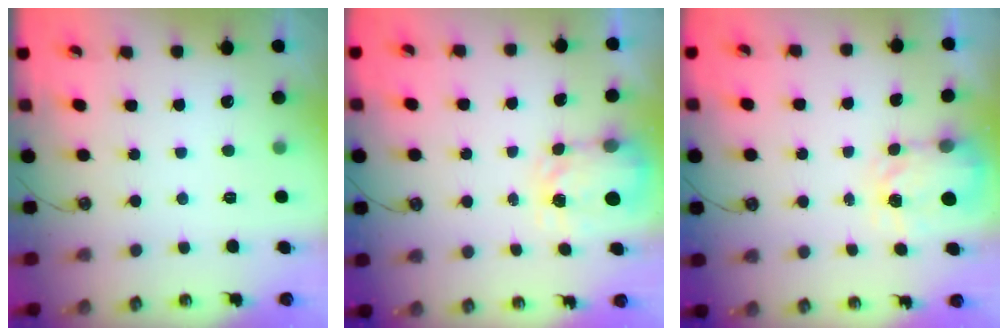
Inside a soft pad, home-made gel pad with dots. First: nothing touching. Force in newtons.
{"total": 4.6, "press": 4.5, "slide": 0.6}
{"total": 3.5, "press": 3.5, "slide": 0.6}